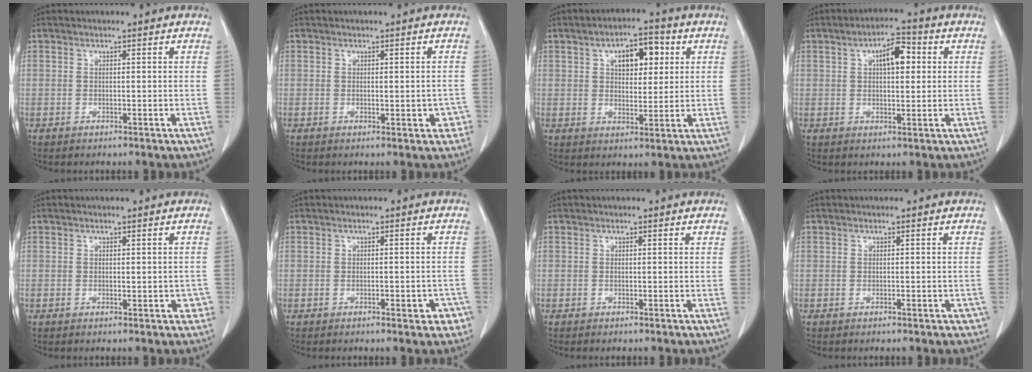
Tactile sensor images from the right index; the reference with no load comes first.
{"total": 2.7, "force": [-0.9, 1.1, 2.3], "torque": [-0.017, 0.005, -0.008]}
{"total": 7.6, "force": [2.7, 3.8, 6.0], "torque": [-0.088, 0.016, 0.043]}
{"total": 5.9, "force": [1.7, 2.3, 5.2], "torque": [-0.083, 0.015, 0.025]}
{"total": 2.2, "force": [-0.8, 0.9, 1.9], "torque": [-0.014, 0.004, -0.006]}
{"total": 3.4, "force": [-1.9, 1.3, 2.5], "torque": [-0.020, 0.003, -0.021]}
{"total": 0.0}
{"total": 1.8, "force": [-1.2, 0.7, 1.3], "torque": [-0.007, 0.001, -0.013]}